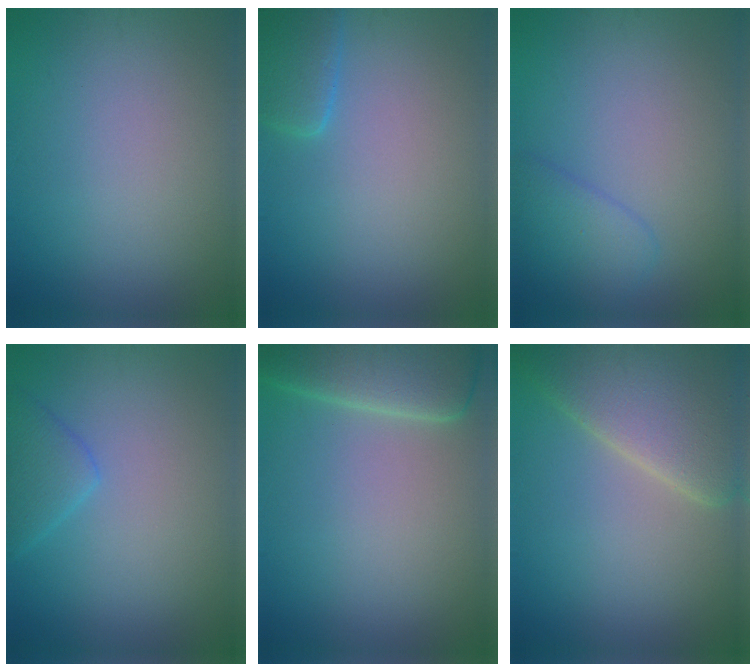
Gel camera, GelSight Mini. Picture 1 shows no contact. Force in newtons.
{"total": 2.6, "press": 2.6, "slide": 0.3}
{"total": 2.7, "press": 2.6, "slide": 0.2}
{"total": 2.3, "press": 2.3, "slide": 0.3}
{"total": 6.3, "press": 6.2, "slide": 0.9}
{"total": 8.7, "press": 8.7, "slide": 0.7}